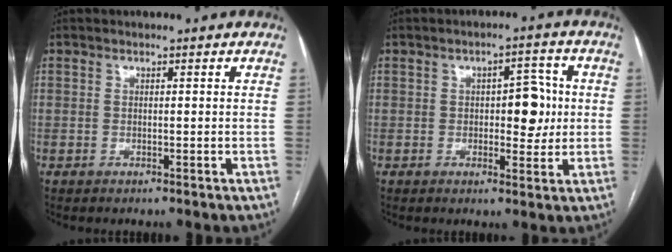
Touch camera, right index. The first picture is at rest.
{"total": 5.7, "force": [0.4, 2.7, 5.0], "torque": [-0.063, 0.014, 0.008]}